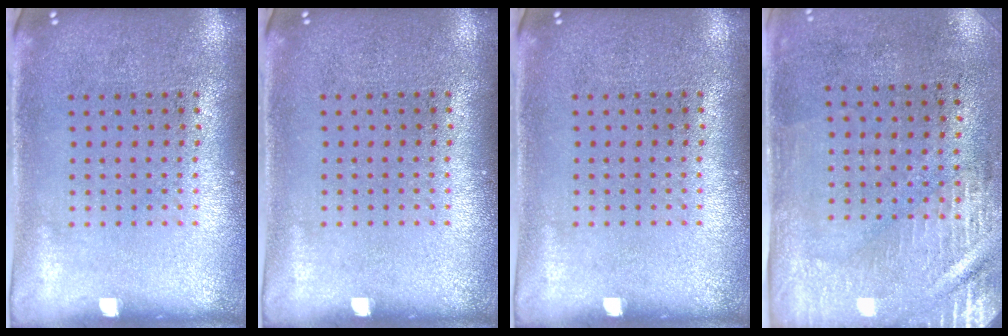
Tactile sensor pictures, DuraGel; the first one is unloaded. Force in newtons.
{"total": 0.0}
{"total": 0.0}
{"total": 2.9, "press": 2.5, "slide": 1.5}